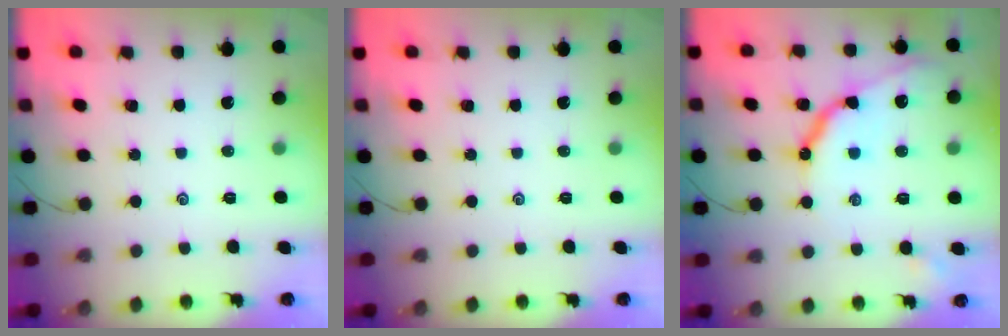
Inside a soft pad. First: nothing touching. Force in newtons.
{"total": 0.0}
{"total": 12.4, "press": 12.4, "slide": 0.9}